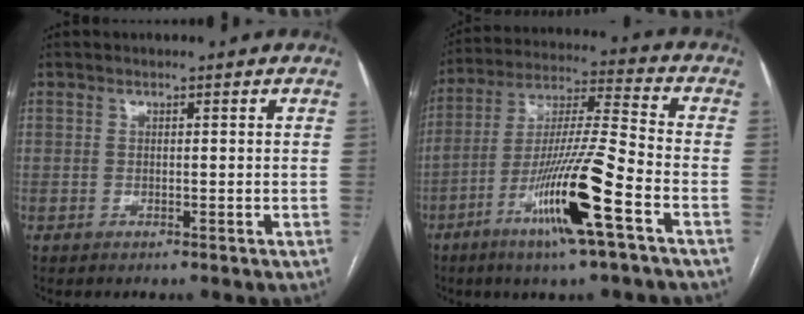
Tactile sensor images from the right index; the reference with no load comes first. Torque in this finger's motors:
{"motor_torque": [1.97, -0.17, 1.05, 0.21]}